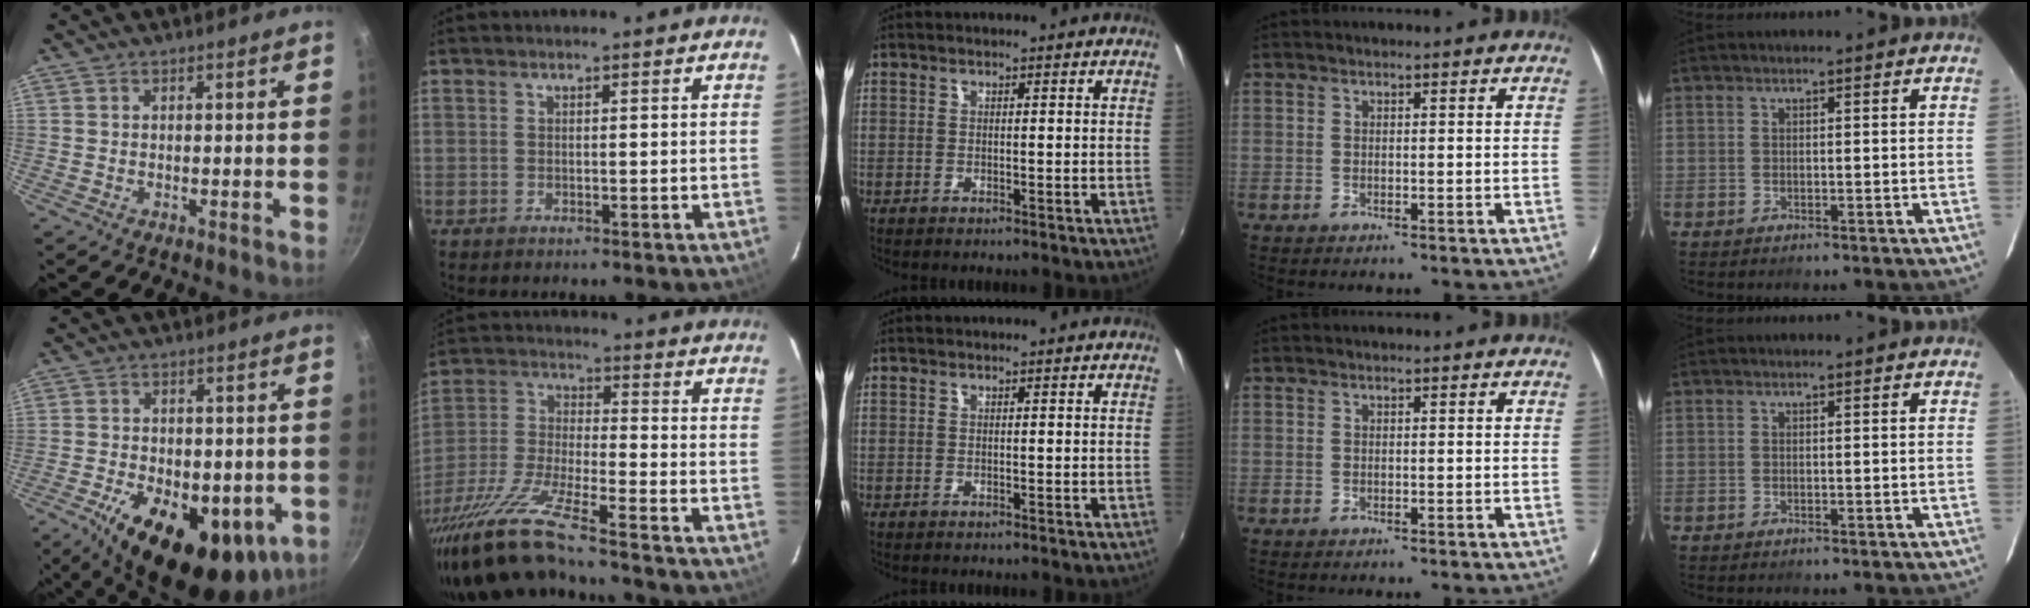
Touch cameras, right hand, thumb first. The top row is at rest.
{"thumb": {"total": 21.1, "force": [-7.3, 11.2, 16.3], "torque": [-0.234, -0.006, -0.097]}, "index": {"total": 16.0, "force": [-13.1, -0.1, 9.1], "torque": [-0.193, -0.037, -0.249]}}